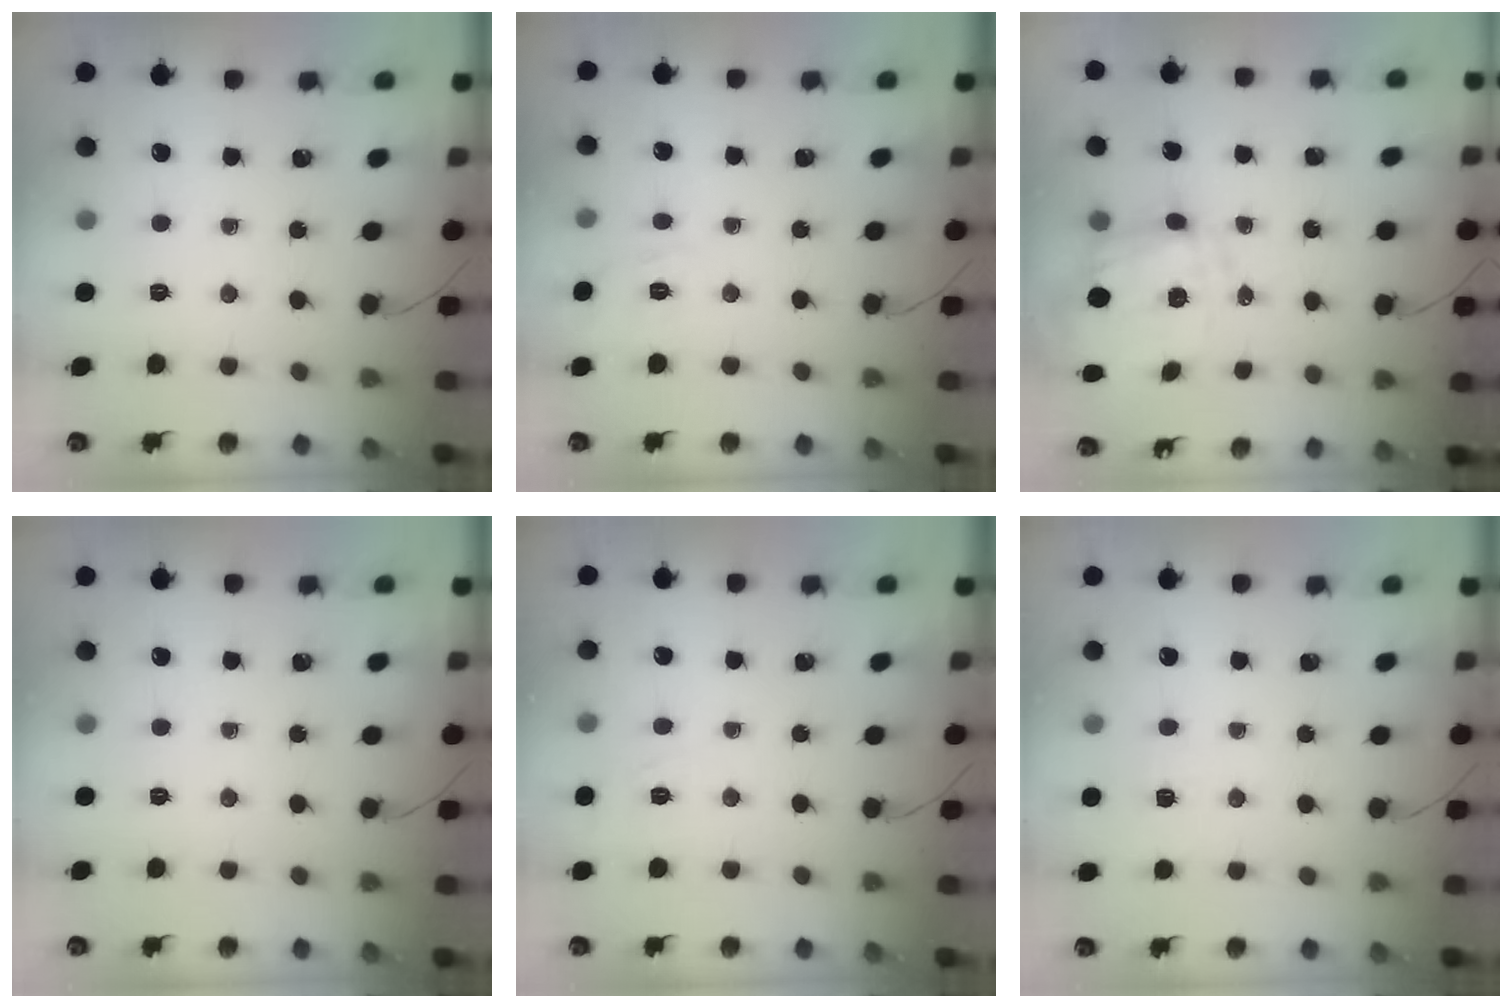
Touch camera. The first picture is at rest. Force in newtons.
{"total": 2.2, "press": 1.2, "slide": 1.8}
{"total": 4.7, "press": 4.1, "slide": 2.1}
{"total": 0.0}
{"total": 1.6, "press": 0.4, "slide": 1.5}
{"total": 3.7, "press": 3.2, "slide": 1.7}